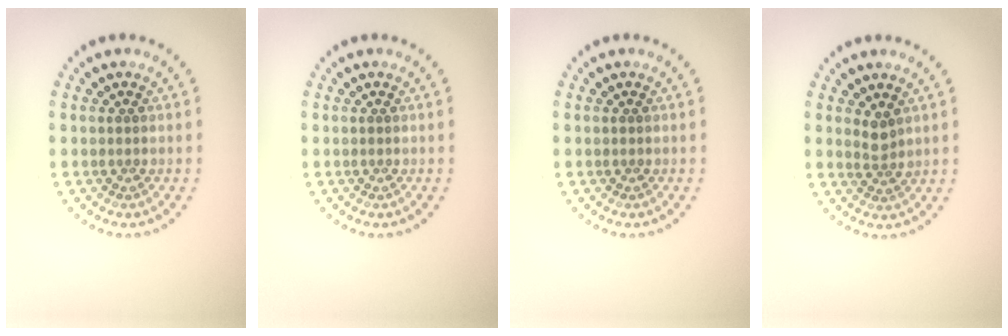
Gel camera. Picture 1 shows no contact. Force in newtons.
{"total": 0.0}
{"total": 0.0}
{"total": 1.6, "press": 1.2, "slide": 1.1}